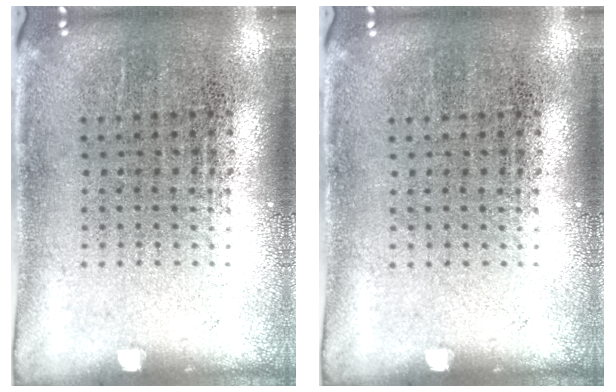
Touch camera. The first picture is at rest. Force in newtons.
{"total": 0.0}